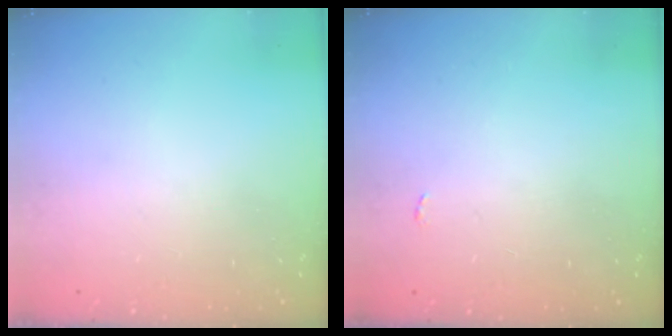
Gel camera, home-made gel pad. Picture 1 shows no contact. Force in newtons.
{"total": 2.2, "press": 2.2, "slide": 0.3}